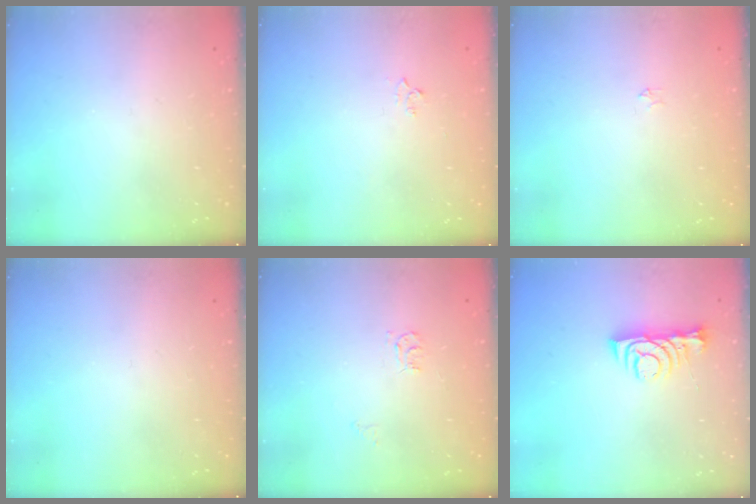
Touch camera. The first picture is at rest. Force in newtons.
{"total": 2.9, "press": 2.8, "slide": 0.4}
{"total": 2.2, "press": 2.2, "slide": 0.3}
{"total": 0.0}
{"total": 3.9, "press": 3.9, "slide": 0.6}
{"total": 7.0, "press": 7.0, "slide": 0.8}